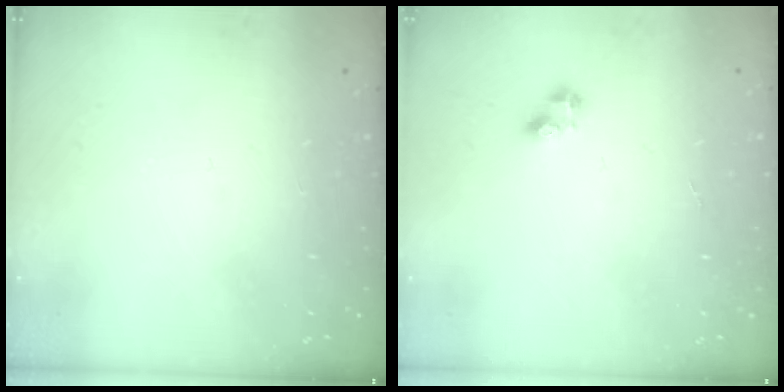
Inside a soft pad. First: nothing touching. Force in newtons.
{"total": 2.6, "press": 2.6, "slide": 0.4}